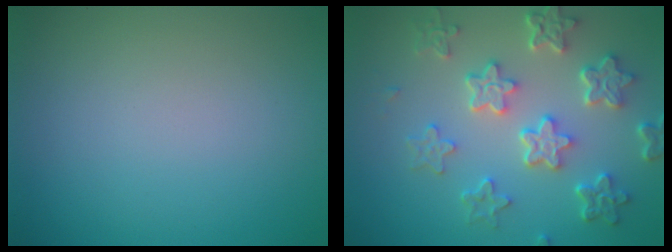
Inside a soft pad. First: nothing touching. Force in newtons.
{"total": 6.1, "press": 4.6, "slide": 4.0}